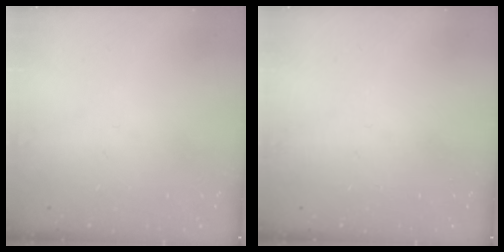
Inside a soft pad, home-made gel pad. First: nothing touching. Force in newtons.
{"total": 0.0}